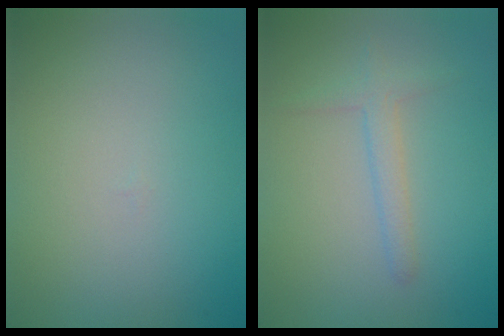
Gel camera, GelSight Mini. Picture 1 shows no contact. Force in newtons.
{"total": 1.8, "press": 1.8, "slide": 0.1}